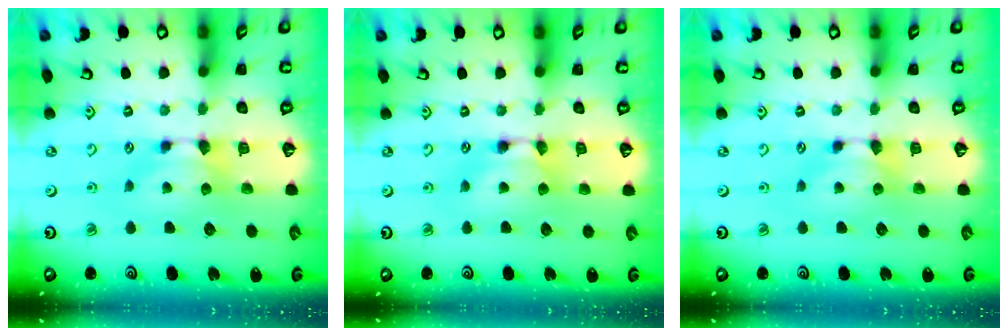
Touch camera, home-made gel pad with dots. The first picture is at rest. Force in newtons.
{"total": 1.9, "press": 1.9, "slide": 0.2}
{"total": 0.0}